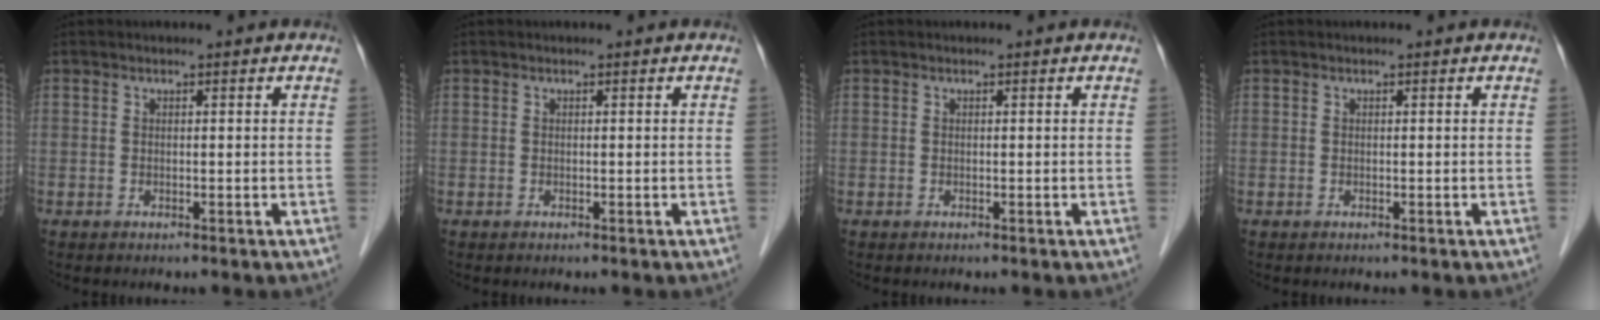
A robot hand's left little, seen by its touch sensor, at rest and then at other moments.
{"total": 0.0}
{"total": 0.0}
{"total": 0.0}